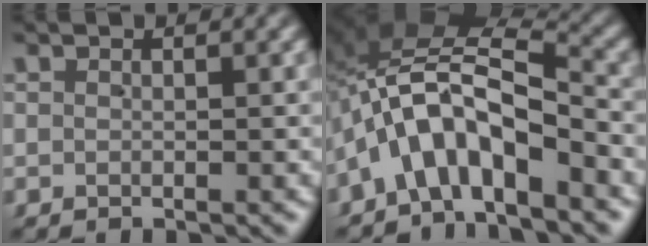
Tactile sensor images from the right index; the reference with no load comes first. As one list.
[{"total": 10.1, "force": [-0.1, 6.7, 7.5], "torque": [-0.160, 0.003, -0.015]}]